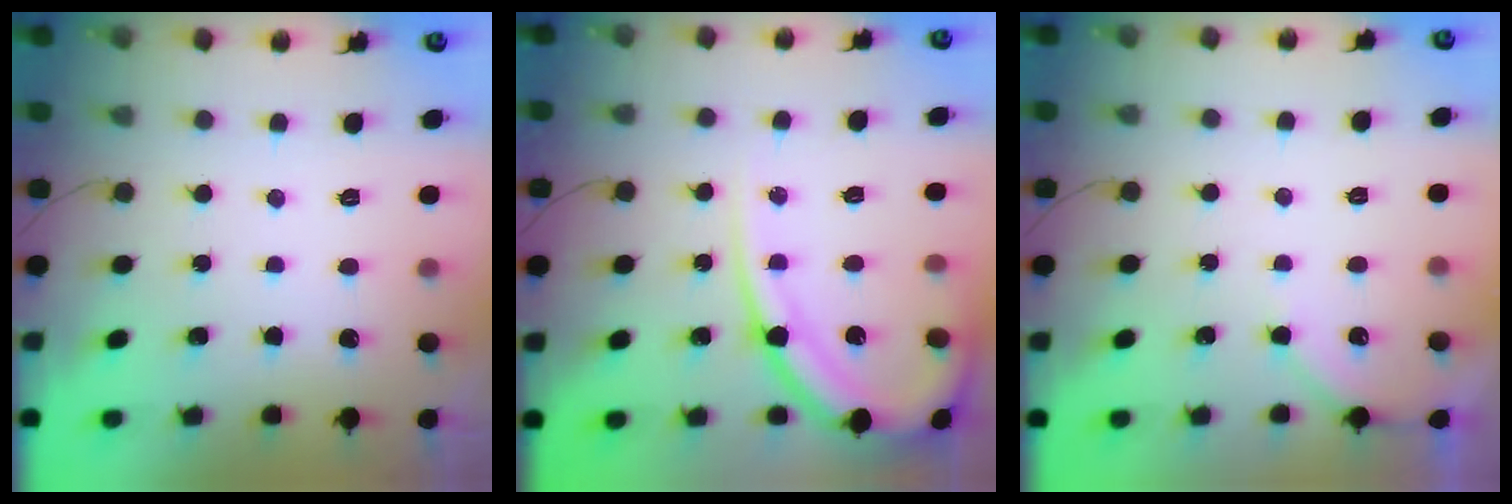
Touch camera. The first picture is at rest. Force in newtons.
{"total": 14.4, "press": 14.3, "slide": 1.1}
{"total": 3.7, "press": 3.7, "slide": 0.5}